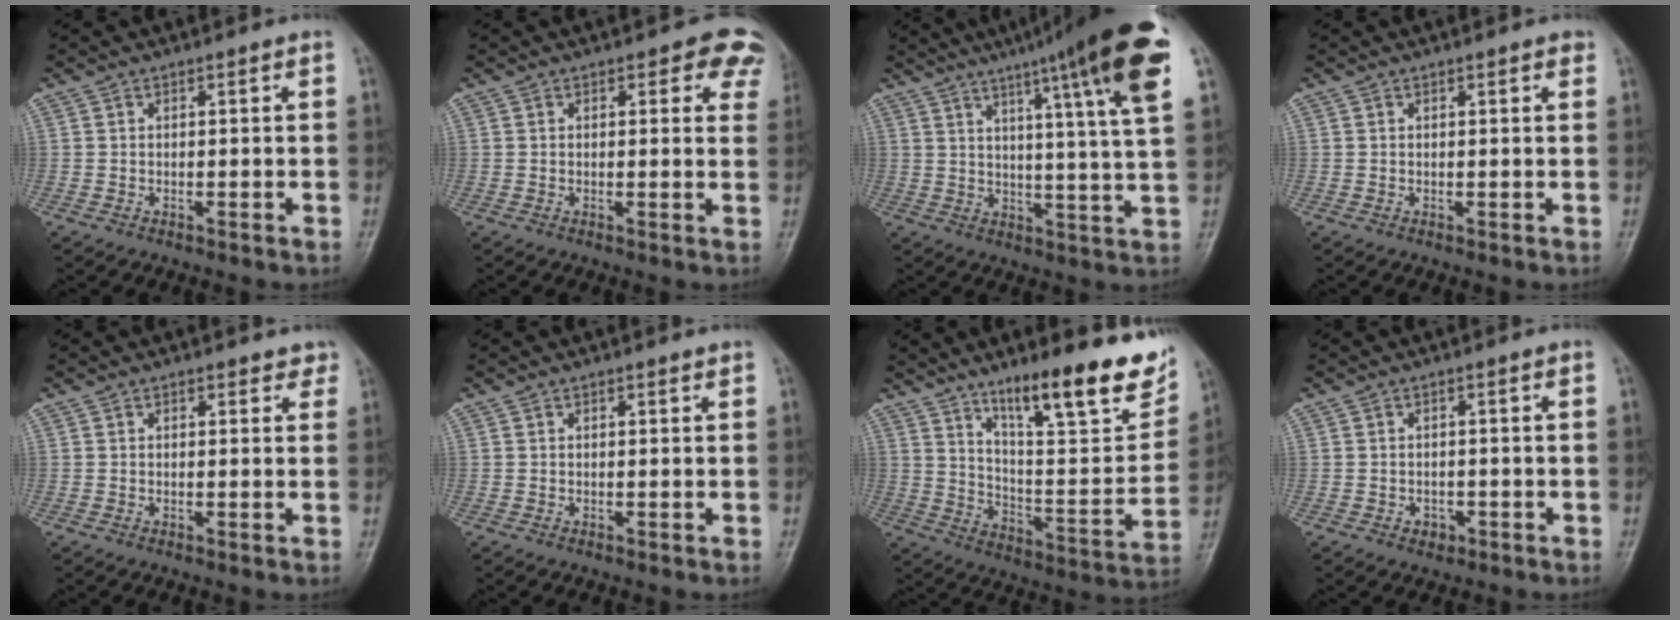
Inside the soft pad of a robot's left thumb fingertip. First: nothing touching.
{"total": 6.0, "force": [3.8, 3.3, 3.3], "torque": [0.006, -0.013, 0.027]}
{"total": 19.4, "force": [10.8, 1.0, 16.2], "torque": [-0.221, -0.028, 0.136]}
{"total": 1.2, "force": [0.7, 0.4, 0.8], "torque": [-0.009, -0.001, 0.006]}
{"total": 2.1, "force": [1.5, 1.2, 0.8], "torque": [0.016, -0.004, 0.011]}
{"total": 0.6, "force": [0.4, 0.2, 0.3], "torque": [-0.005, -0.002, 0.005]}
{"total": 22.6, "force": [14.3, 5.3, 16.7], "torque": [-0.208, -0.066, 0.230]}
{"total": 1.9, "force": [-0.9, 1.5, 0.7], "torque": [-0.003, 0.006, -0.008]}